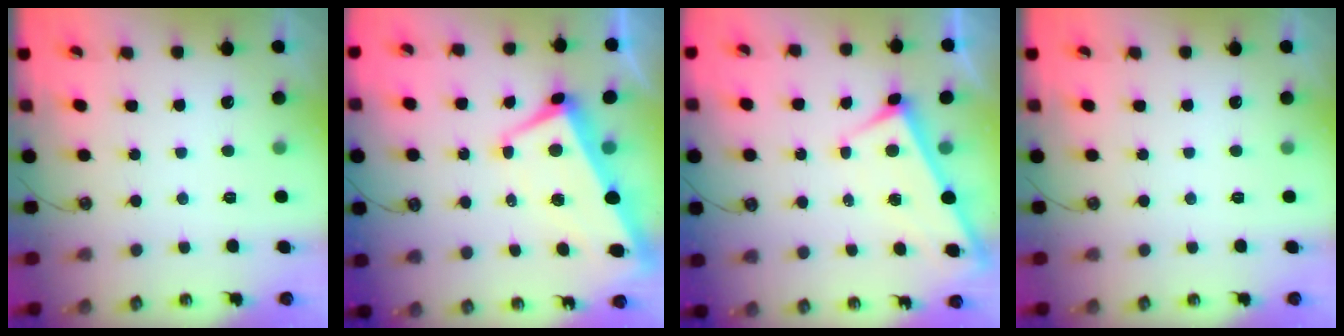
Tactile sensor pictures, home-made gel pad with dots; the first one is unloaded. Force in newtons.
{"total": 1.8, "press": 1.1, "slide": 1.3}
{"total": 3.0, "press": 3.0, "slide": 0.0}
{"total": 0.0}